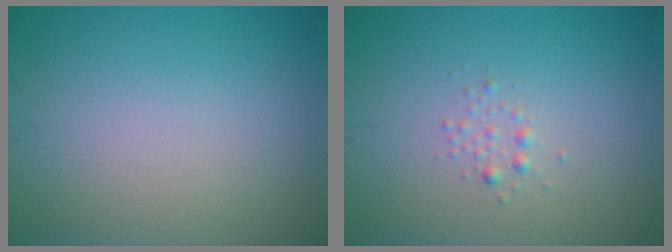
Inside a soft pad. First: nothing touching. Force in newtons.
{"total": 0.9, "press": 0.9, "slide": 0.0}